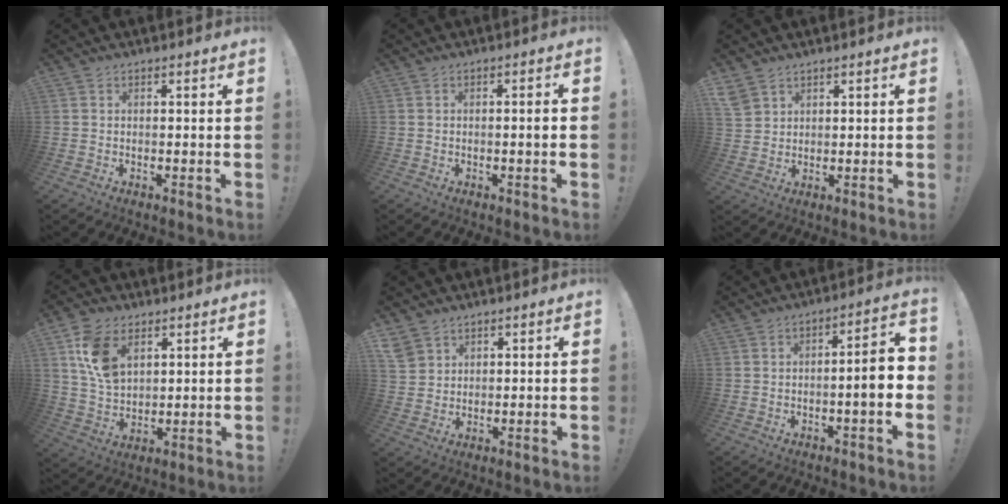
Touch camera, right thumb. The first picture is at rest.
{"total": 2.4, "force": [-0.3, -0.2, 2.3], "torque": [-0.040, 0.002, -0.007]}
{"total": 4.6, "force": [3.5, 2.8, 1.3], "torque": [-0.018, -0.017, 0.067]}
{"total": 12.0, "force": [5.6, 7.6, 7.4], "torque": [-0.135, -0.010, 0.108]}
{"total": 4.7, "force": [3.4, 3.1, 1.0], "torque": [-0.013, -0.014, 0.065]}
{"total": 7.8, "force": [-1.7, 0.8, 7.6], "torque": [-0.103, -0.002, -0.036]}